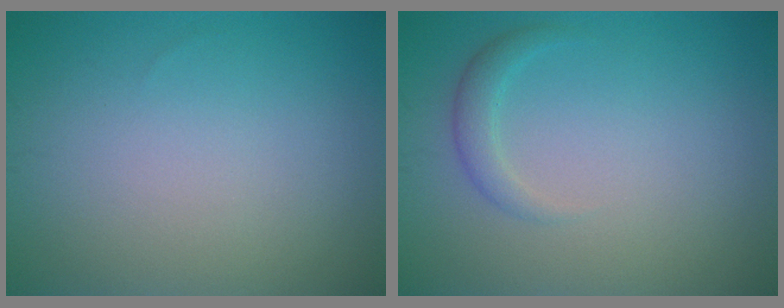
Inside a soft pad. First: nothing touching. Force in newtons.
{"total": 1.6, "press": 1.6, "slide": 0.1}